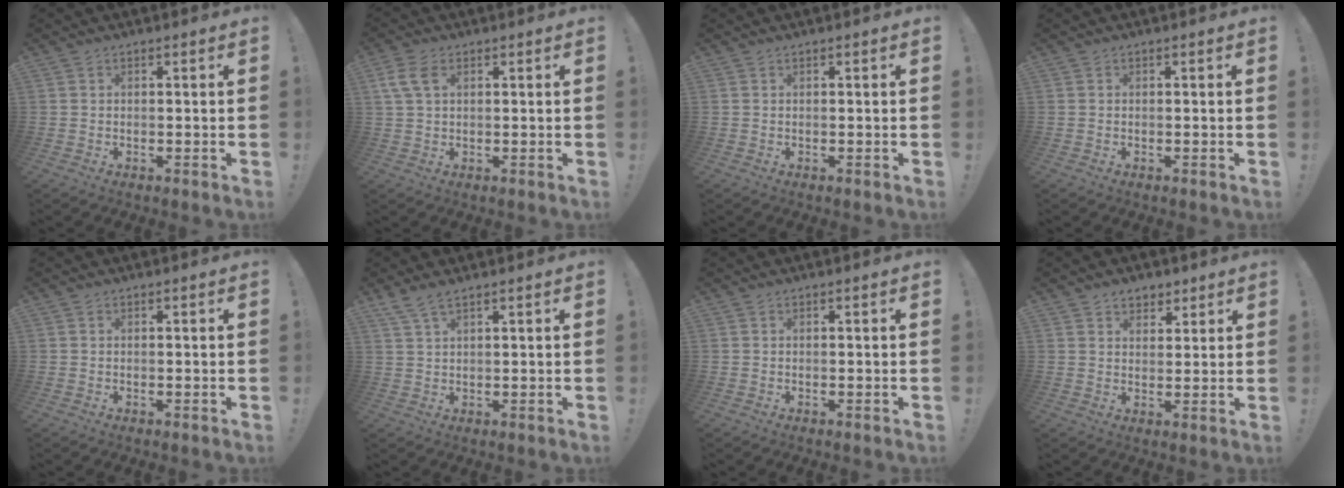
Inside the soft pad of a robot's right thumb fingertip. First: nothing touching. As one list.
[{"total": 6.3, "force": [2.1, 3.9, 4.5], "torque": [-0.095, 0.004, 0.039]}, {"total": 0.0}, {"total": 0.0}, {"total": 0.0}, {"total": 4.2, "force": [3.2, 0.8, 2.6], "torque": [-0.060, -0.012, 0.060]}, {"total": 0.0}, {"total": 4.7, "force": [3.3, 3.2, 0.8], "torque": [-0.002, -0.020, 0.059]}]